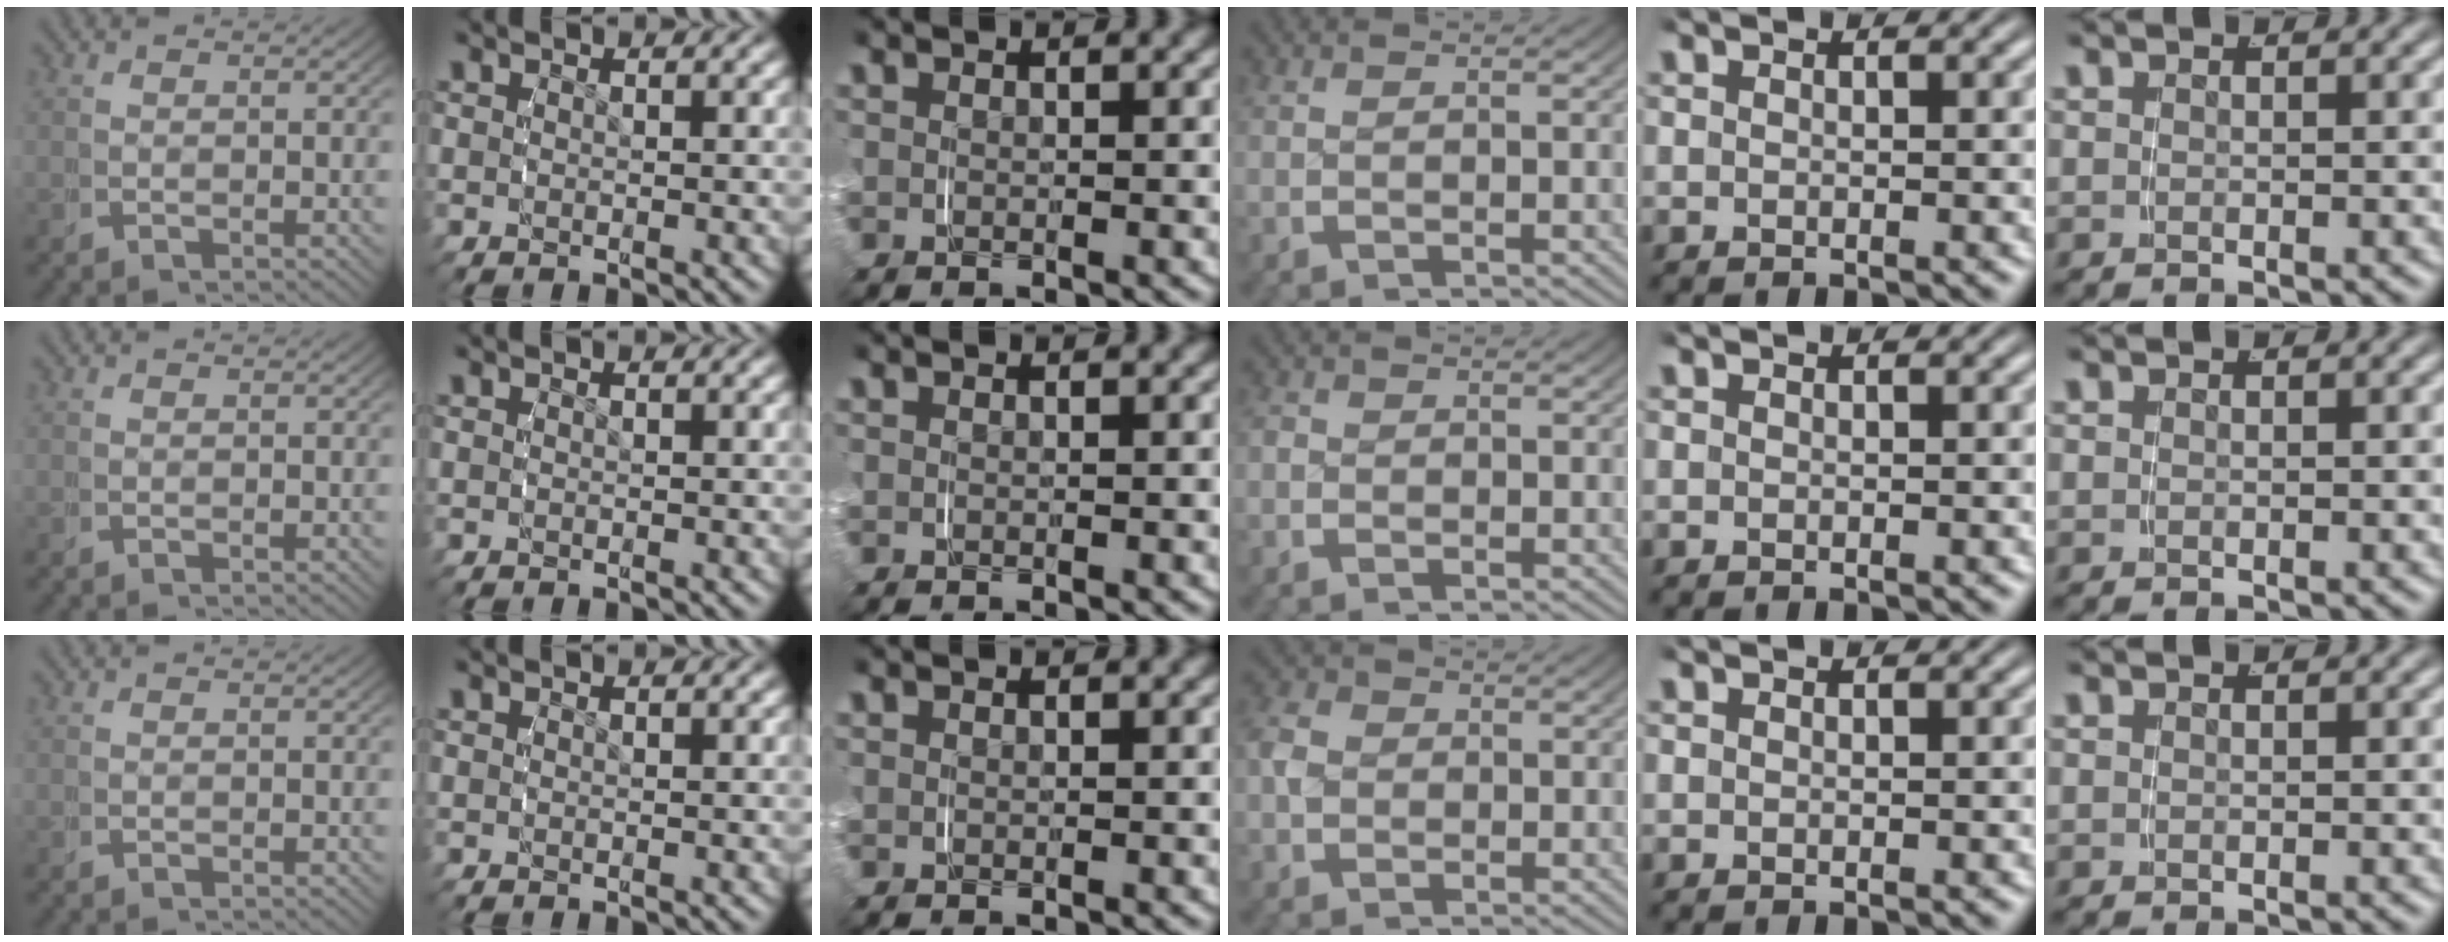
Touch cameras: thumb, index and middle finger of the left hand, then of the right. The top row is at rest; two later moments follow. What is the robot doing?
{"motion": "grasp_and_lifting", "object": "phone"}